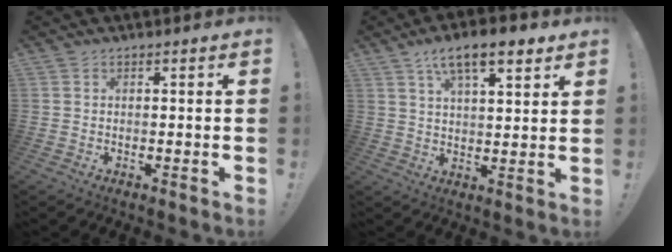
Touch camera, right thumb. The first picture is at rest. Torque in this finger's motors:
{"motor_torque": [-1.05, 1.63, 0.97, 0.57, 0.12]}